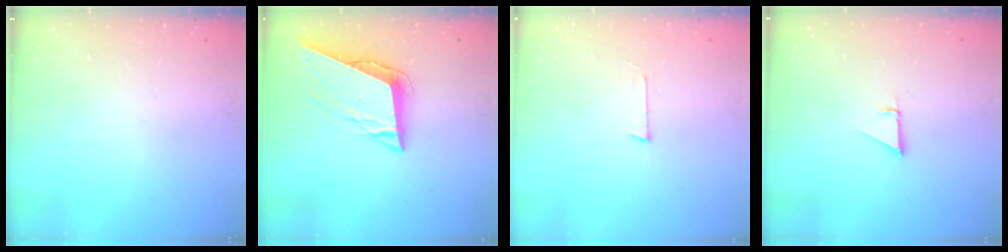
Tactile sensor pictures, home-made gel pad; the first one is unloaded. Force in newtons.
{"total": 10.9, "press": 10.3, "slide": 3.4}
{"total": 2.7, "press": 2.7, "slide": 0.2}
{"total": 0.9, "press": 0.9, "slide": 0.1}